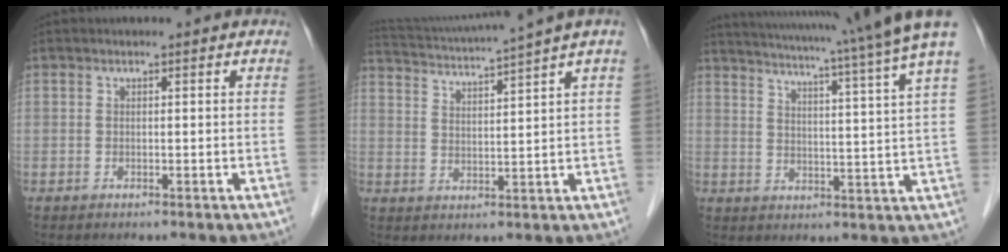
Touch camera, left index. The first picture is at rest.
{"total": 11.9, "force": [10.3, -2.3, 5.5], "torque": [-0.104, -0.007, 0.155]}
{"total": 18.7, "force": [16.2, -1.9, 9.2], "torque": [-0.155, -0.036, 0.200]}